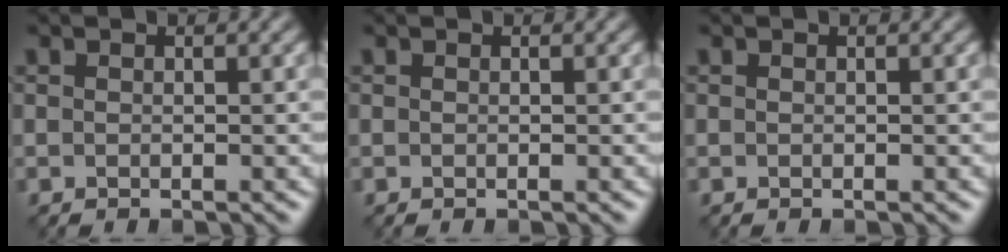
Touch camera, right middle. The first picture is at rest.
{"total": 0.0}
{"total": 0.0}